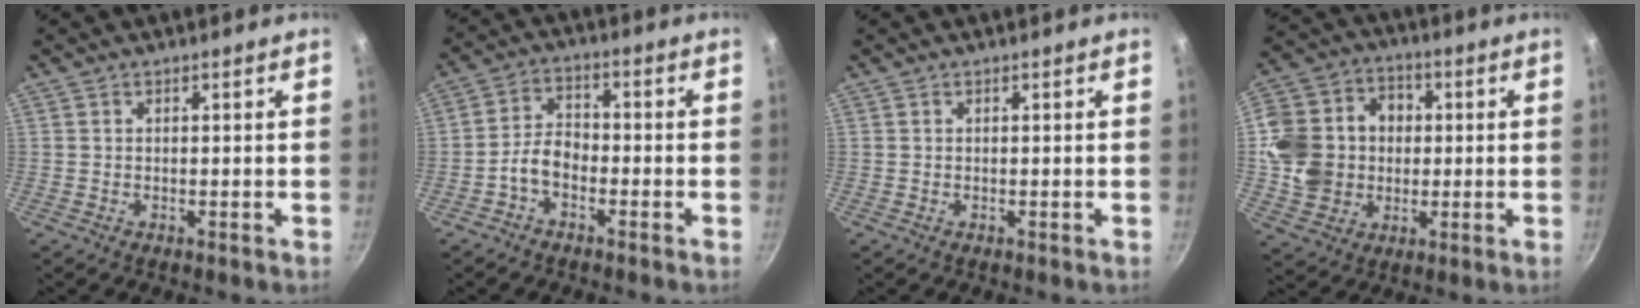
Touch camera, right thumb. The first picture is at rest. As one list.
[{"total": 5.2, "force": [-2.5, 3.1, 3.3], "torque": [-0.054, 0.034, -0.057]}, {"total": 0.0}, {"total": 15.6, "force": [0.1, 13.4, 8.0], "torque": [-0.125, 0.028, 0.004]}]